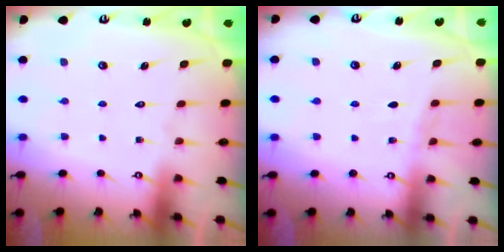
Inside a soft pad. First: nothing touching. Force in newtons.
{"total": 3.6, "press": 3.5, "slide": 0.5}